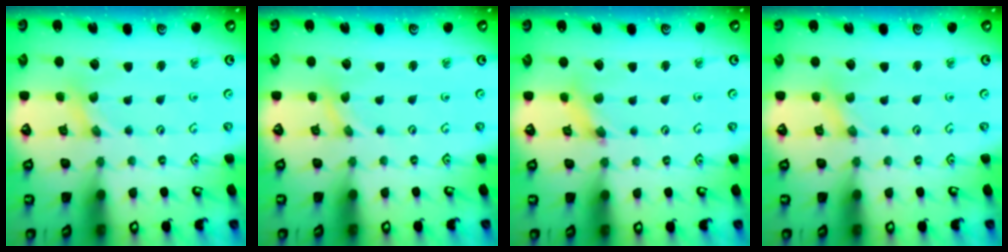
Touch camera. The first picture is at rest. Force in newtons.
{"total": 0.0}
{"total": 1.9, "press": 1.9, "slide": 0.2}
{"total": 0.0}